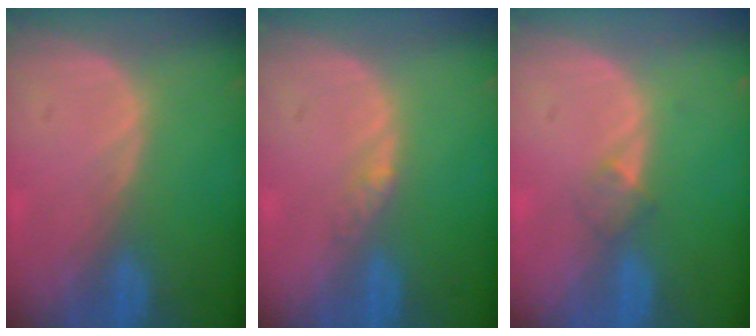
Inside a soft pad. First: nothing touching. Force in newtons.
{"total": 1.8, "press": 1.6, "slide": 1.0}
{"total": 2.1, "press": 1.8, "slide": 1.0}